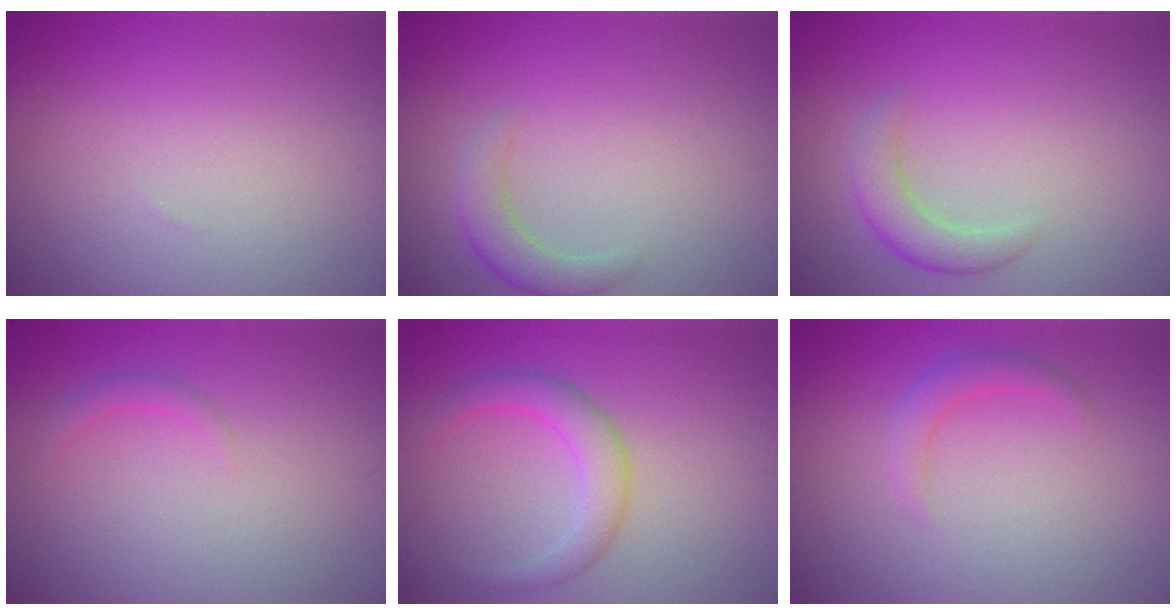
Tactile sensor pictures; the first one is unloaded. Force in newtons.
{"total": 2.4, "press": 2.4, "slide": 0.2}
{"total": 2.7, "press": 2.6, "slide": 0.2}
{"total": 1.0, "press": 1.0, "slide": 0.1}
{"total": 3.0, "press": 3.0, "slide": 0.1}
{"total": 1.8, "press": 1.8, "slide": 0.2}